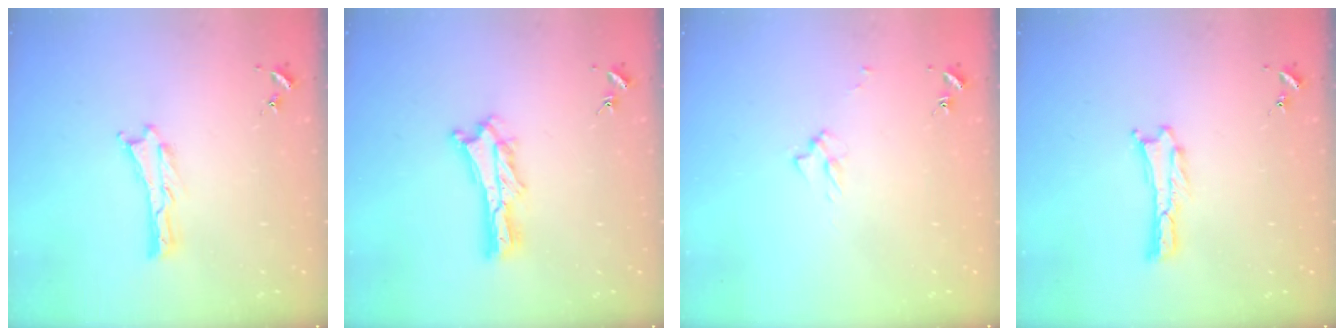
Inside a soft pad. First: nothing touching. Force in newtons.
{"total": 3.5, "press": 3.5, "slide": 0.3}
{"total": 2.5, "press": 2.5, "slide": 0.4}
{"total": 0.0}